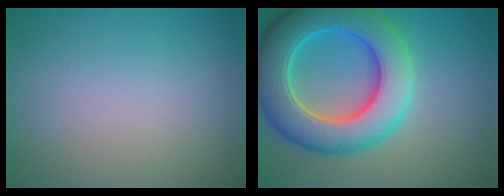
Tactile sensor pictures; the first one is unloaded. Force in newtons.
{"total": 10.5, "press": 10.5, "slide": 0.3}